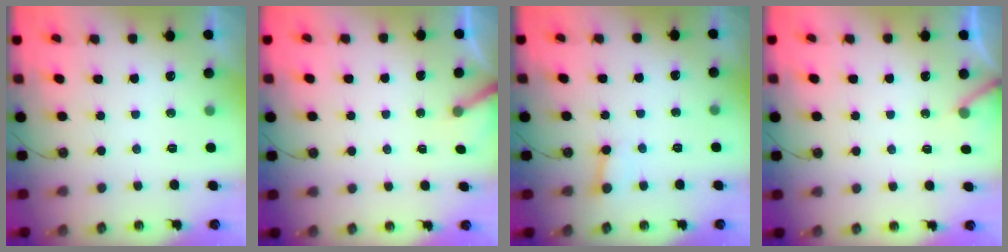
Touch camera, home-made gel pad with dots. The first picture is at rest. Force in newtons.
{"total": 3.8, "press": 3.8, "slide": 0.2}
{"total": 2.7, "press": 2.7, "slide": 0.3}
{"total": 4.8, "press": 4.8, "slide": 0.3}